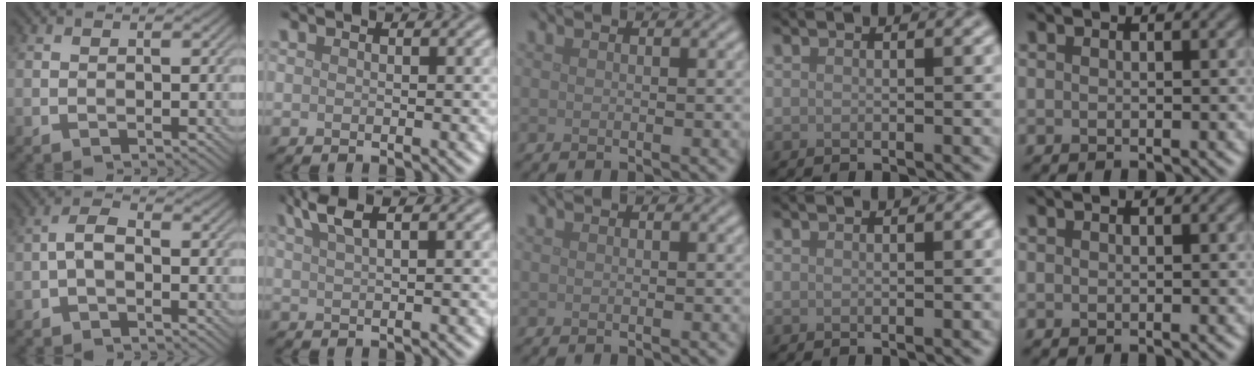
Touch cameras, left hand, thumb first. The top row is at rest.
{"thumb": {"total": 3.0, "force": [-1.0, 1.5, 2.4], "torque": [-0.046, 0.010, -0.026]}, "index": {"total": 2.9, "force": [1.8, 0.8, 2.2], "torque": [-0.029, 0.010, 0.033]}}